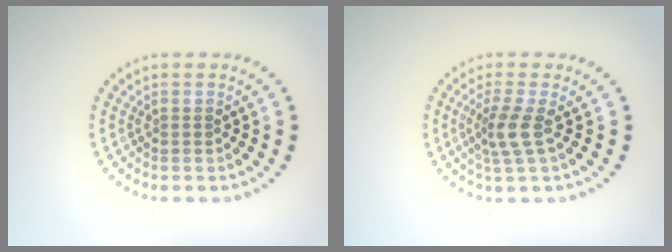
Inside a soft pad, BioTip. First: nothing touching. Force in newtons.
{"total": 2.3, "press": 1.8, "slide": 1.5}